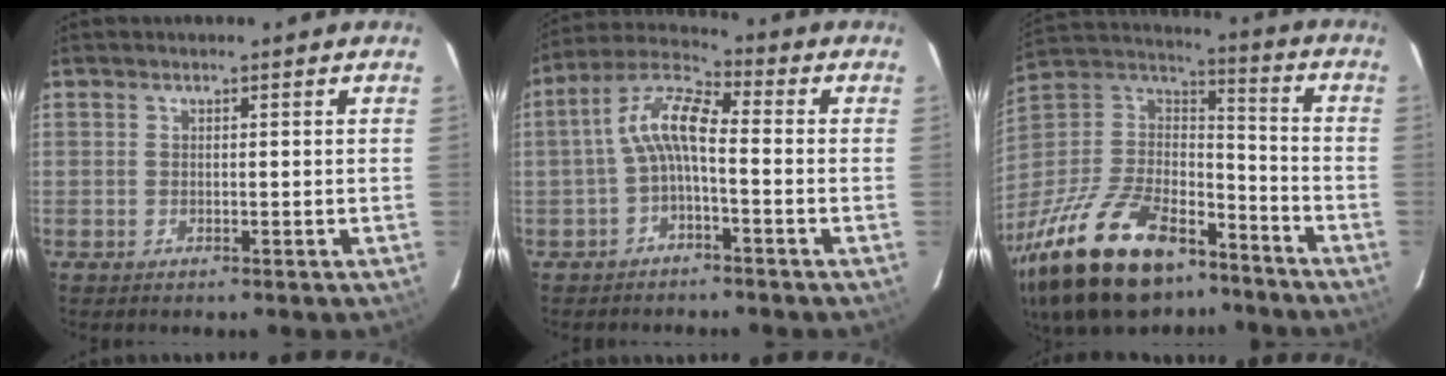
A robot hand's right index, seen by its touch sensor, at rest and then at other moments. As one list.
[{"total": 7.5, "force": [-1.6, 1.9, 7.1], "torque": [-0.160, 0.022, -0.034]}, {"total": 32.4, "force": [-21.9, 15.2, 18.3], "torque": [-0.385, -0.007, -0.350]}]